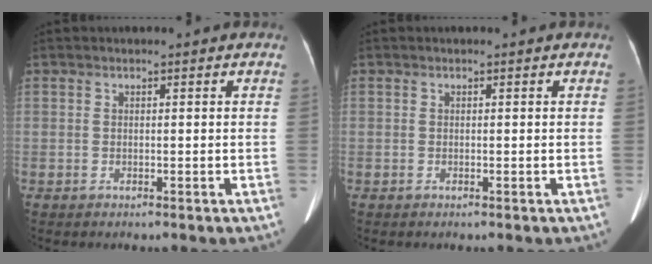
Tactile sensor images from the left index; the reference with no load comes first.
{"total": 0.0}